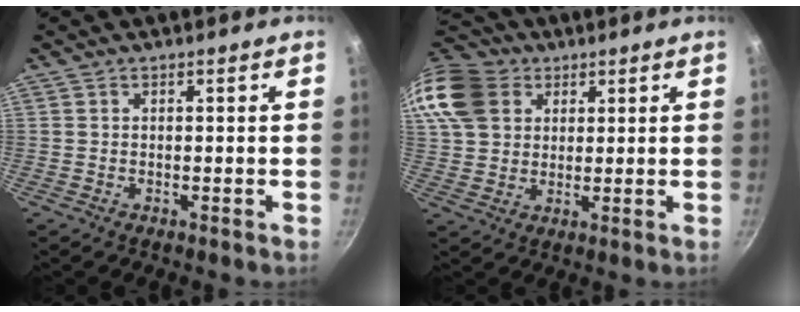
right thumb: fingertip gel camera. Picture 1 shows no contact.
{"total": 16.4, "force": [6.8, 12.5, 8.0], "torque": [-0.173, 0.010, 0.126]}